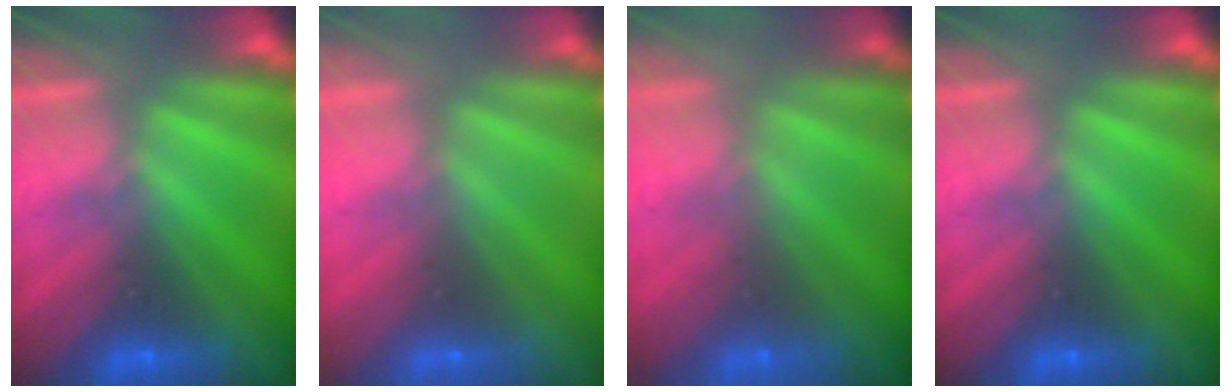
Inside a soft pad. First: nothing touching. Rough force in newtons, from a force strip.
{"total": 2.8}
{"total": 7.6}
{"total": 0.0}